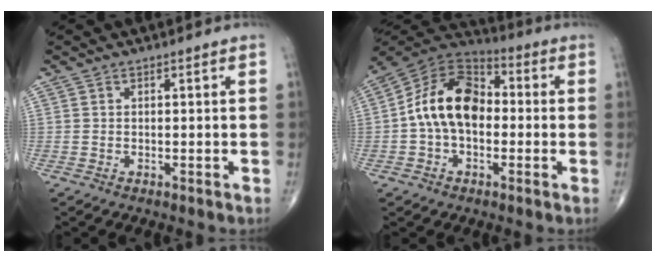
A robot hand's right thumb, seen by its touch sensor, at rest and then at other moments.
{"total": 14.5, "force": [-0.7, 9.7, 10.8], "torque": [-0.172, 0.039, -0.026]}